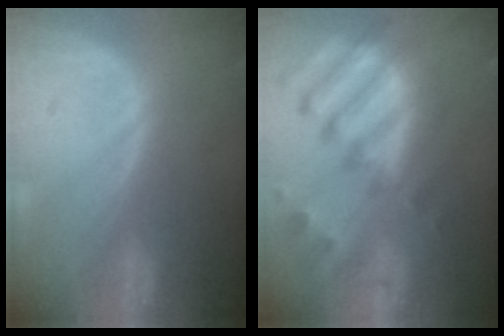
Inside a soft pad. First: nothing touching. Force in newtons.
{"total": 11.9, "press": 10.3, "slide": 5.9}